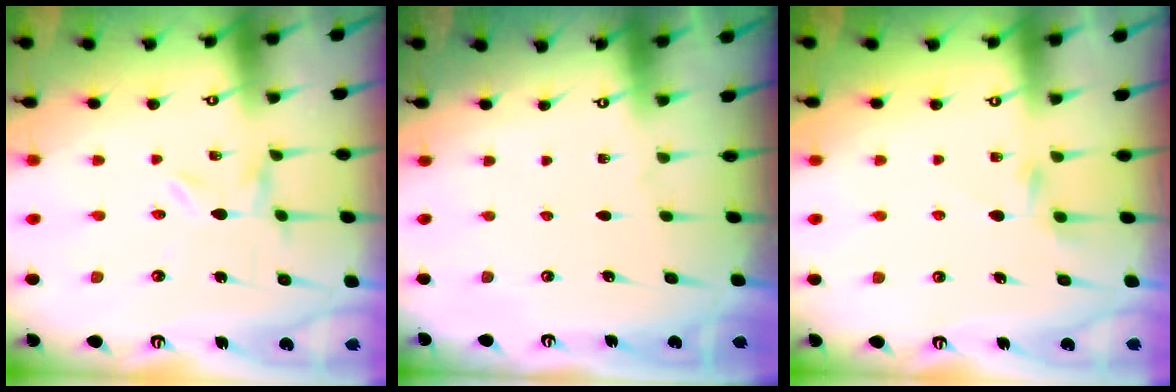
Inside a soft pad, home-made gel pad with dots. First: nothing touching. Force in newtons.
{"total": 0.0}
{"total": 4.3, "press": 4.3, "slide": 0.4}